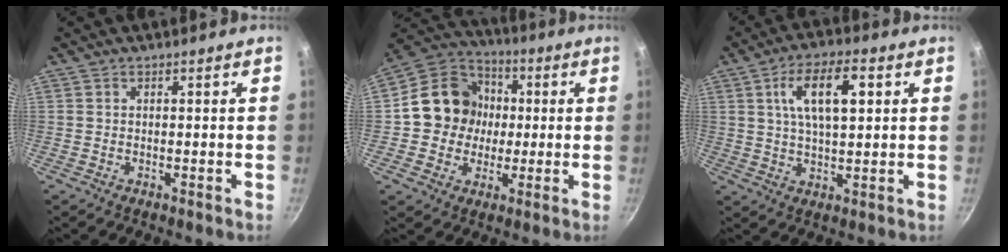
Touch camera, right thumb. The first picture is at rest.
{"total": 13.9, "force": [0.3, 12.5, 6.1], "torque": [-0.069, 0.027, -0.009]}
{"total": 10.9, "force": [3.2, 4.6, 9.4], "torque": [-0.149, 0.003, 0.054]}